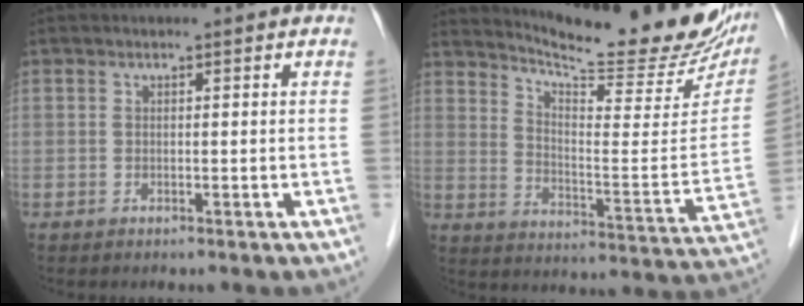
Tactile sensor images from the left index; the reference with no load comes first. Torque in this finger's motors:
{"motor_torque": [0.92, -1.22, 0.12, 0.04]}